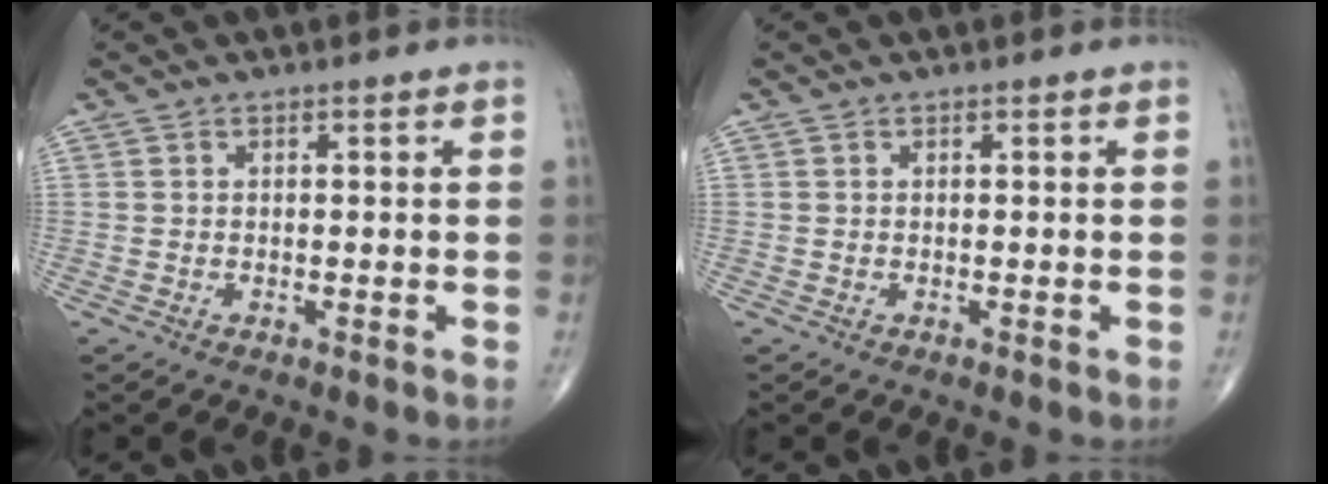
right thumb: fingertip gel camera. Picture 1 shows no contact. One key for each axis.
{"total": 0.0}